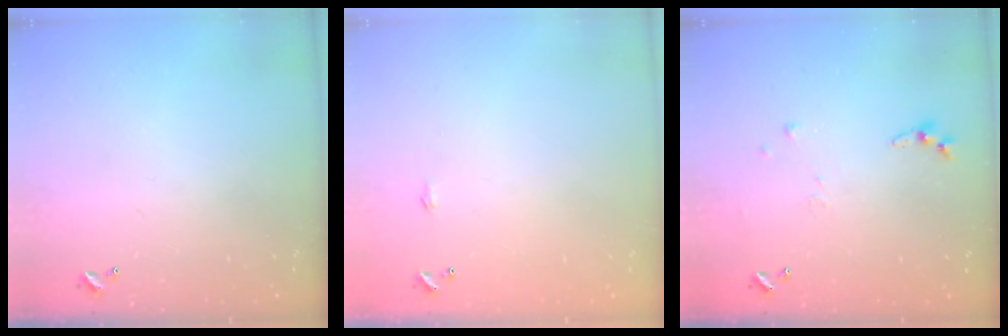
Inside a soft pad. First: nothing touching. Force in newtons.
{"total": 0.6, "press": 0.6, "slide": 0.2}
{"total": 5.1, "press": 5.0, "slide": 0.8}